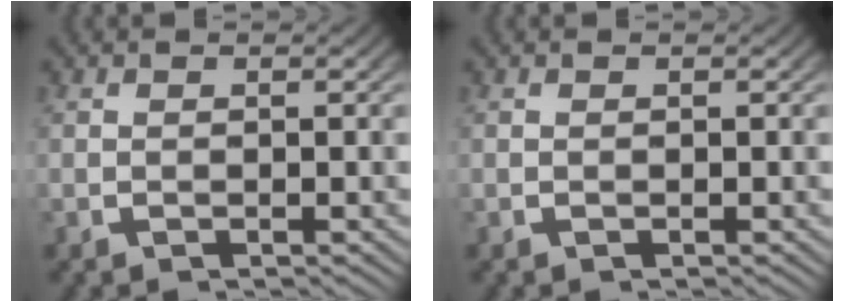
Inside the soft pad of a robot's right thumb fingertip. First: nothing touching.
{"total": 0.0}